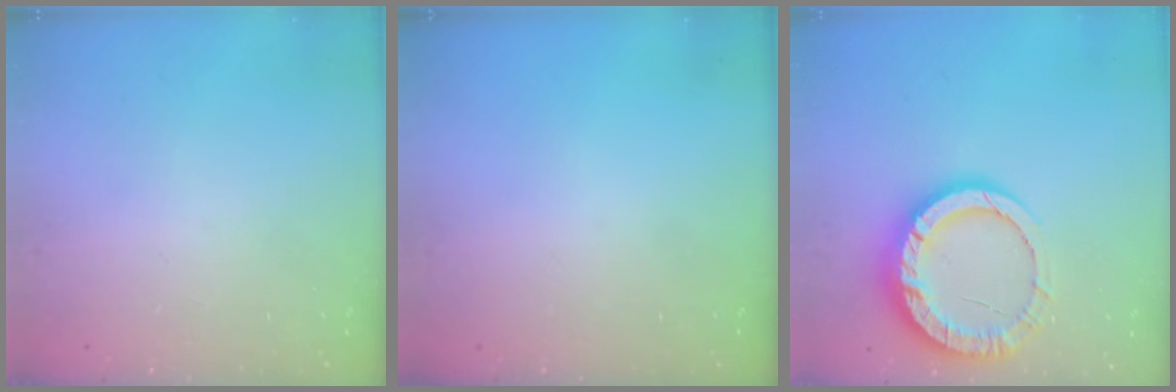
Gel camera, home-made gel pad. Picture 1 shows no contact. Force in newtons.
{"total": 0.0}
{"total": 15.2, "press": 15.2, "slide": 1.4}